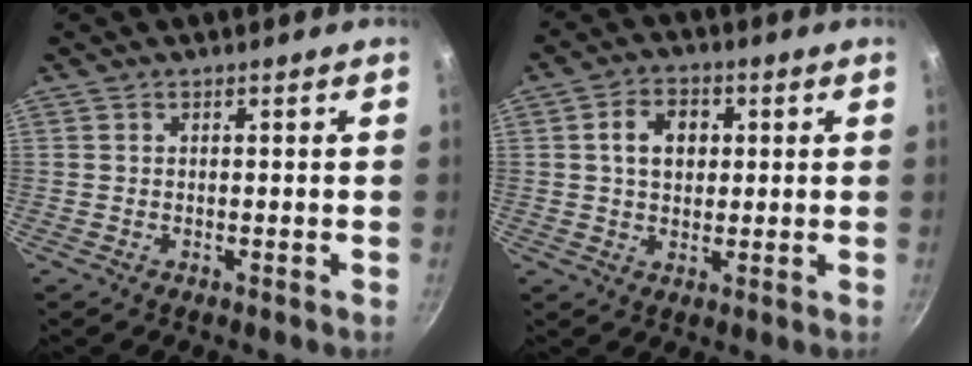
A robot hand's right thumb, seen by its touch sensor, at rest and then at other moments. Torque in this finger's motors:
{"motor_torque": [-0.37, 0.46, 0.79, -0.29, 0.00]}